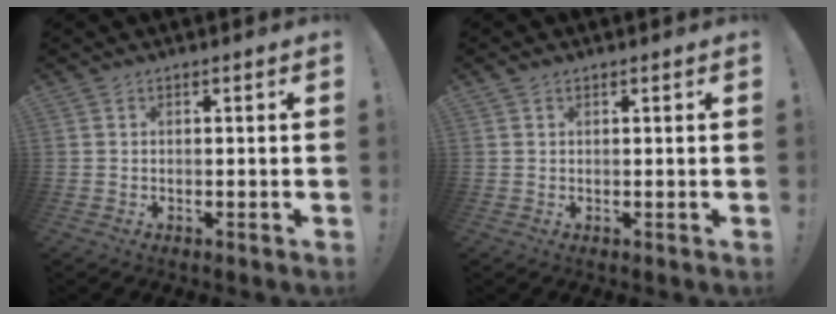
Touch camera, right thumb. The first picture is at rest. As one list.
[{"total": 0.6, "force": [0.4, 0.4, 0.3], "torque": [-0.004, 0.000, 0.007]}]